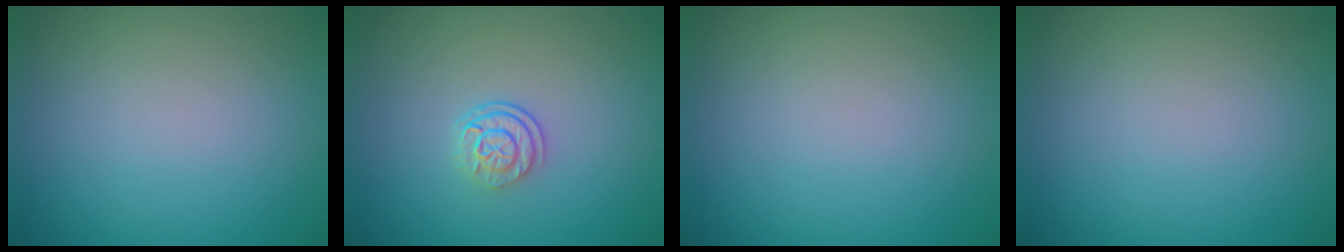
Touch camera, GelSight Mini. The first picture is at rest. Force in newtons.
{"total": 2.4, "press": 1.8, "slide": 1.7}
{"total": 0.0}
{"total": 0.0}